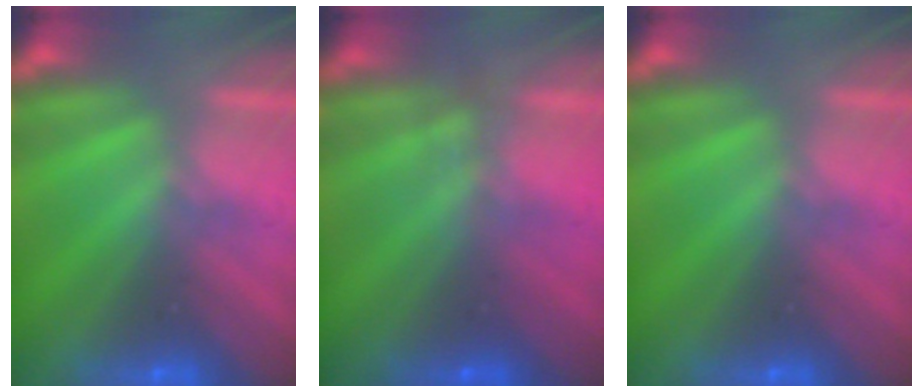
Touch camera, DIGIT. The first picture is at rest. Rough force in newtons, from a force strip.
{"total": 1.2}
{"total": 0.0}